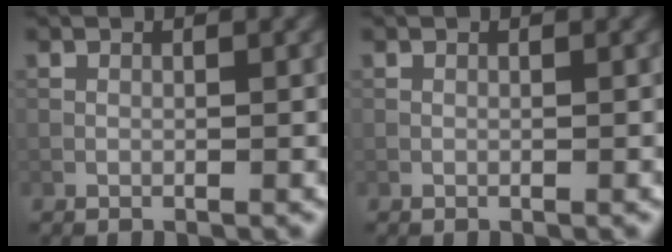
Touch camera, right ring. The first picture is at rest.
{"total": 0.0}